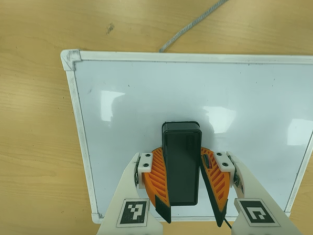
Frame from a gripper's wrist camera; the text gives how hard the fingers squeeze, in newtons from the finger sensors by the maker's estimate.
{"total": 12.7, "left": 13.9, "right": 11.5}